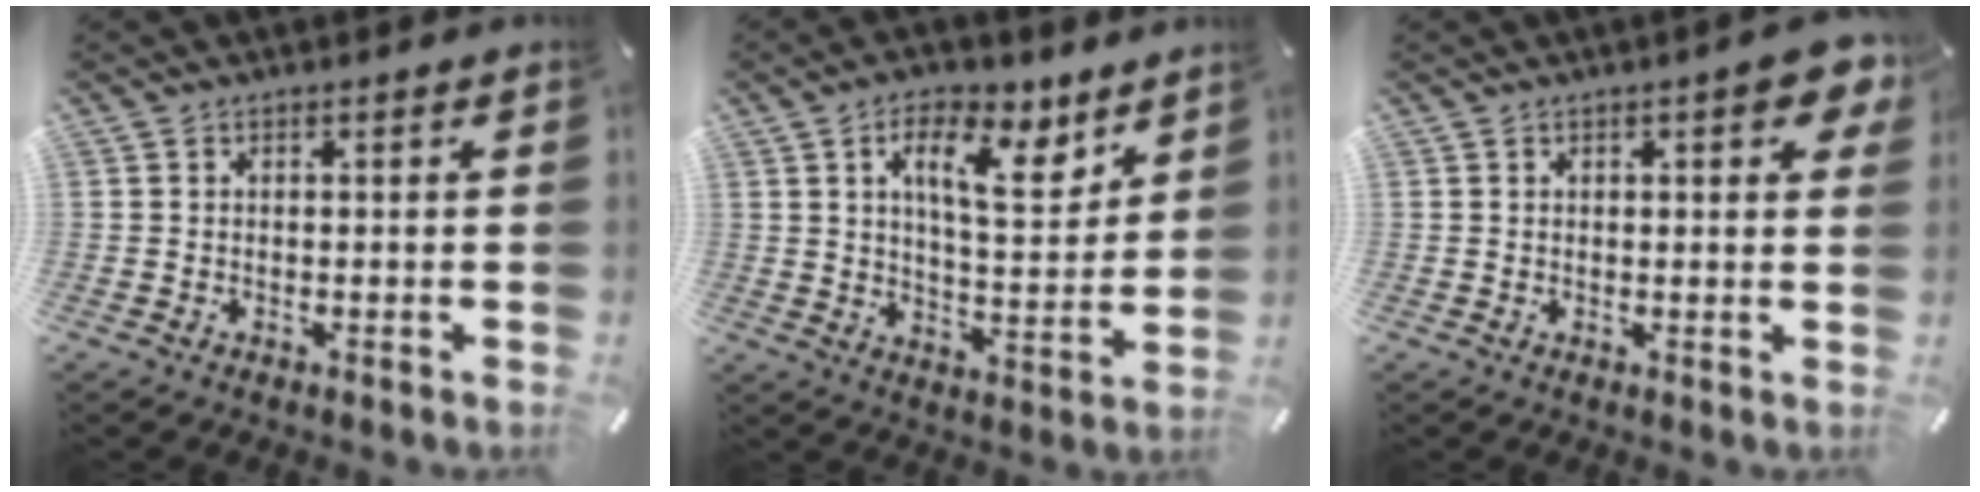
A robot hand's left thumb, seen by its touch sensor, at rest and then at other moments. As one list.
[{"total": 13.5, "force": [7.4, 6.0, 9.6], "torque": [-0.148, -0.031, 0.125]}, {"total": 5.7, "force": [2.3, 2.1, 4.8], "torque": [-0.062, -0.006, 0.035]}]